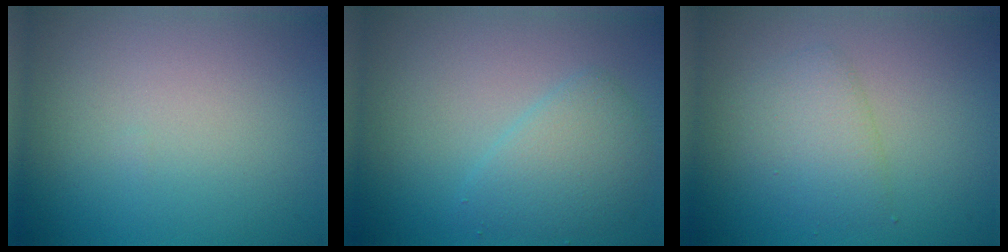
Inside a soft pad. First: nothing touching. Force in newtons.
{"total": 3.0, "press": 3.0, "slide": 0.2}
{"total": 2.5, "press": 2.5, "slide": 0.0}